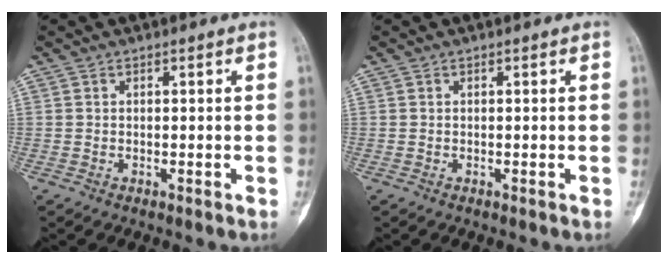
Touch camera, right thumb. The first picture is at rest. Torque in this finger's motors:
{"motor_torque": [0.25, 0.14, -0.09, 0.01, 0.04]}